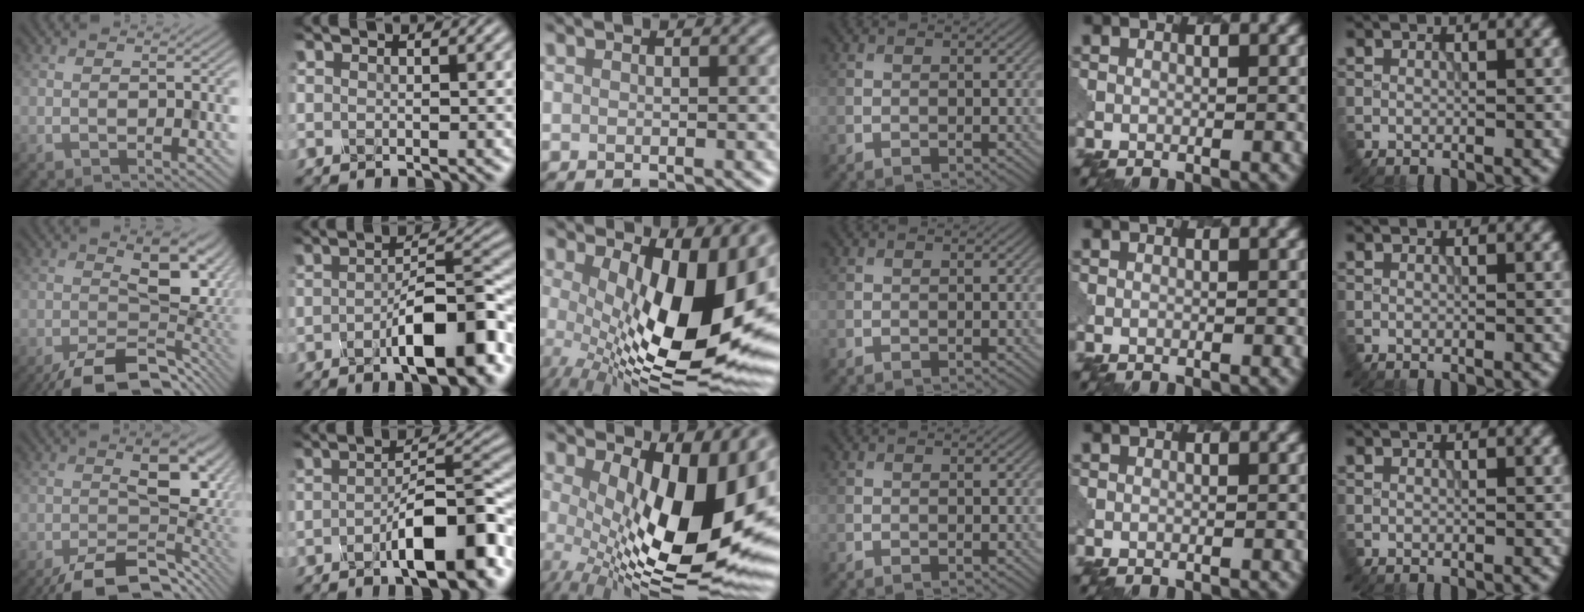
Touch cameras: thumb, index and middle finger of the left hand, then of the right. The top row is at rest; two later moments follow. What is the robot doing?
{"motion": "dispense", "object": "glue stick"}